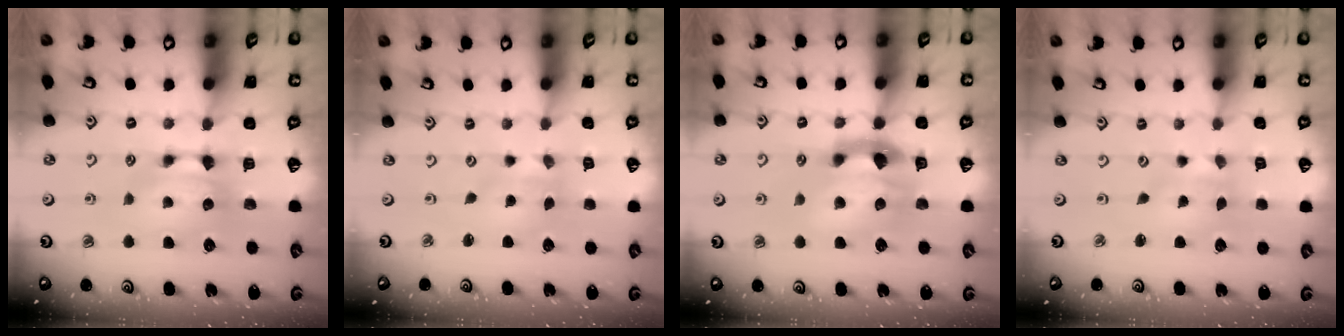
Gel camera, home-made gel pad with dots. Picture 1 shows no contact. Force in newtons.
{"total": 1.9, "press": 1.6, "slide": 0.9}
{"total": 4.1, "press": 3.8, "slide": 1.5}
{"total": 2.7, "press": 2.6, "slide": 1.0}